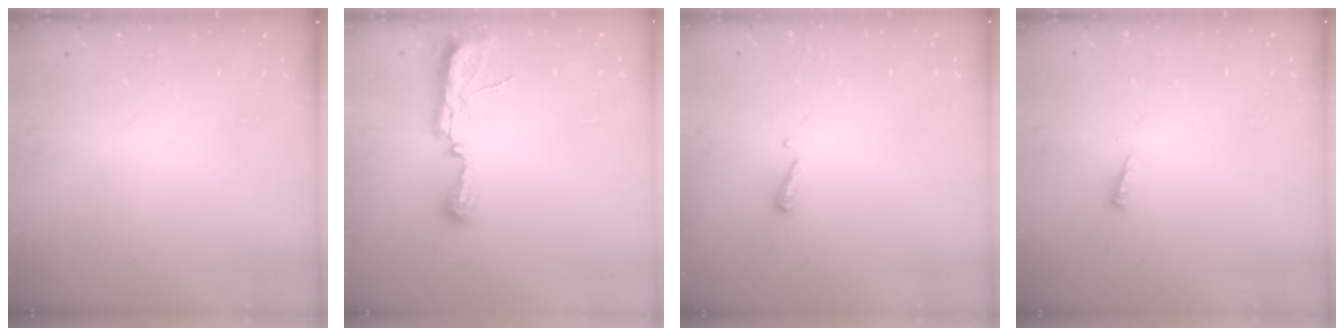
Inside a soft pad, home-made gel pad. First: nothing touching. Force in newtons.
{"total": 7.9, "press": 7.8, "slide": 0.8}
{"total": 5.3, "press": 5.3, "slide": 0.5}
{"total": 3.5, "press": 3.4, "slide": 0.3}